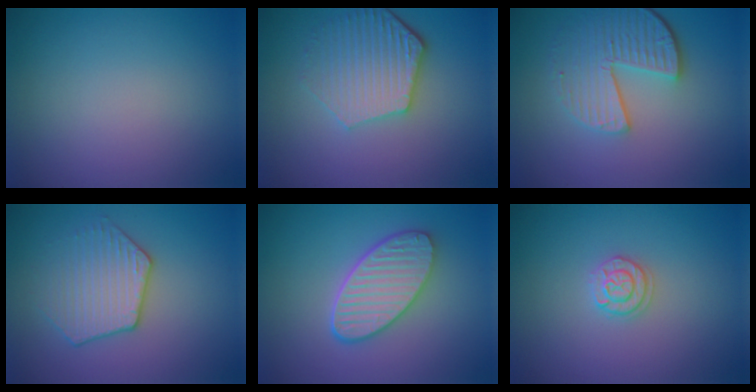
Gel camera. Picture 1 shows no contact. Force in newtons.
{"total": 5.4, "press": 4.2, "slide": 3.4}
{"total": 5.5, "press": 4.1, "slide": 3.6}
{"total": 3.5, "press": 3.4, "slide": 0.9}
{"total": 5.3, "press": 4.4, "slide": 3.0}
{"total": 1.7, "press": 1.7, "slide": 0.2}